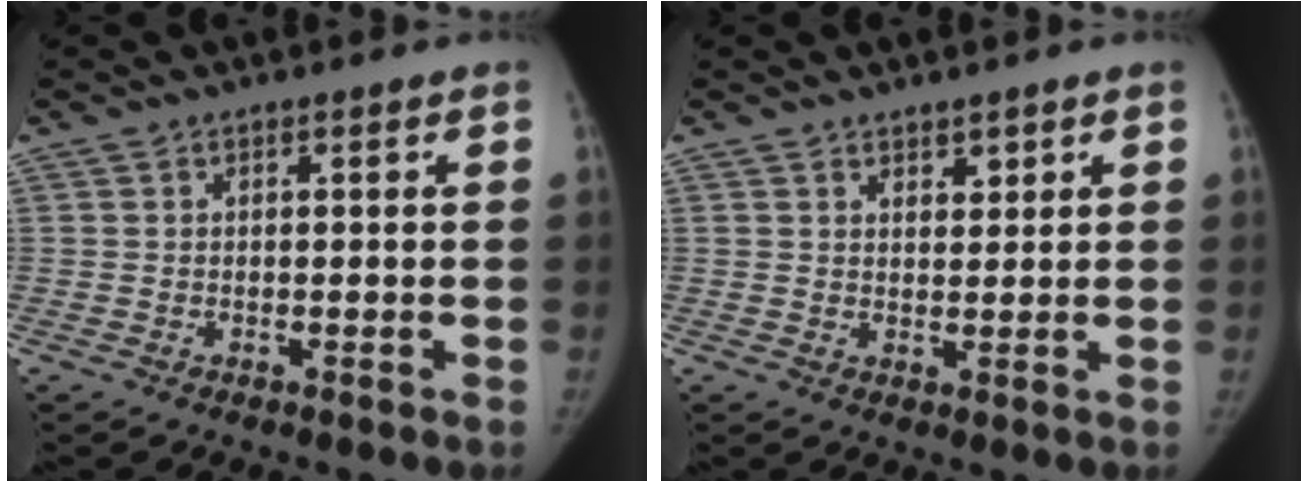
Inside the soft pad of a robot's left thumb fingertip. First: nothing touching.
{"total": 2.4, "force": [1.7, 1.4, 1.0], "torque": [0.001, -0.012, 0.029]}